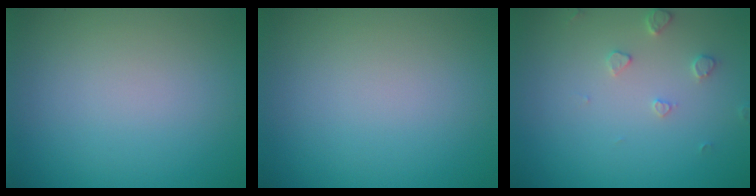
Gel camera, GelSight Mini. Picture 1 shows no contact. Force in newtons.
{"total": 0.0}
{"total": 1.5, "press": 1.5, "slide": 0.3}